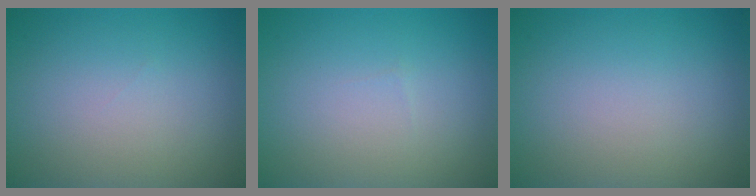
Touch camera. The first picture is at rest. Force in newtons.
{"total": 0.0}
{"total": 0.0}